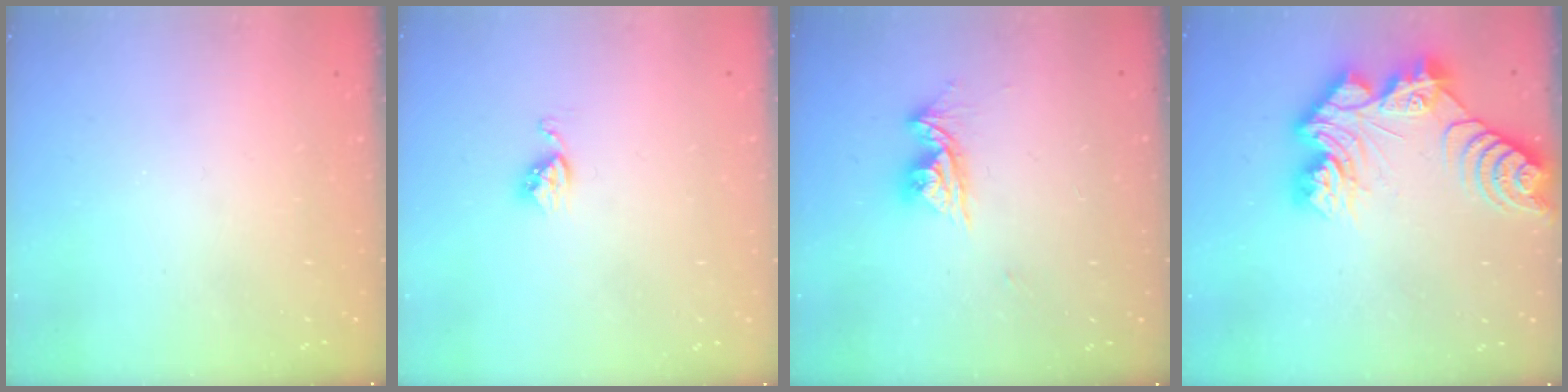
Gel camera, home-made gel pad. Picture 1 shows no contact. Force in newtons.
{"total": 4.1, "press": 4.0, "slide": 0.6}
{"total": 8.9, "press": 8.9, "slide": 0.9}
{"total": 15.7, "press": 15.6, "slide": 1.2}